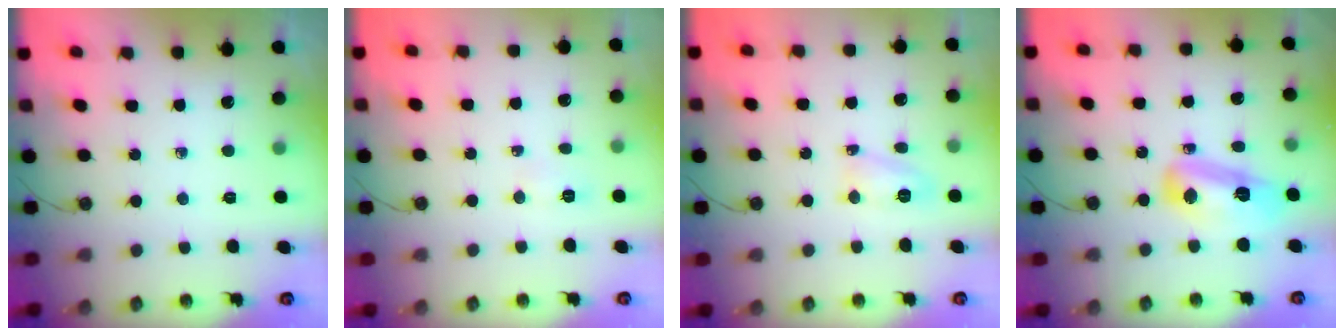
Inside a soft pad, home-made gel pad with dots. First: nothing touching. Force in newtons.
{"total": 3.8, "press": 3.7, "slide": 1.0}
{"total": 7.1, "press": 7.0, "slide": 0.5}
{"total": 11.4, "press": 11.4, "slide": 0.8}